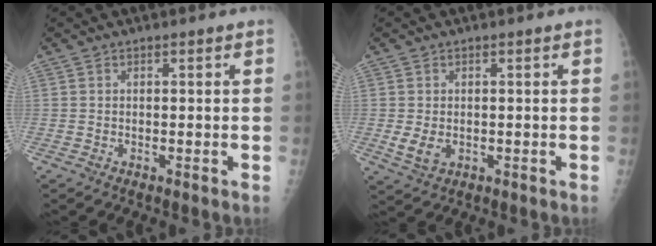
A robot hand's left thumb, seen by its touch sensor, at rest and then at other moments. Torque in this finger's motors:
{"motor_torque": [-0.23, 0.32, 0.47, 0.05, 0.10]}